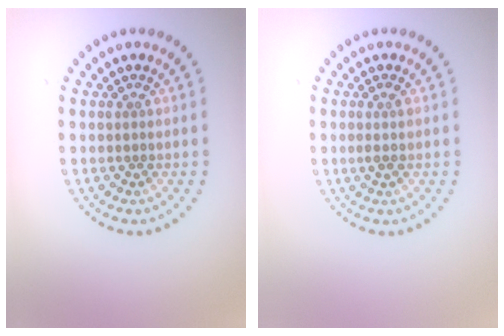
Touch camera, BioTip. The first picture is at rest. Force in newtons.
{"total": 1.0, "press": 0.9, "slide": 0.5}